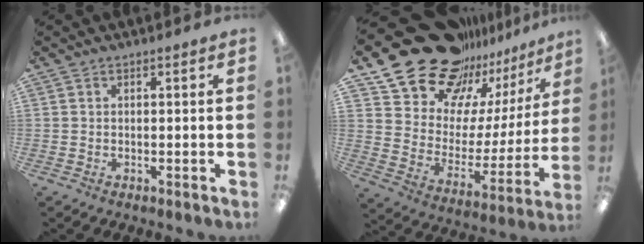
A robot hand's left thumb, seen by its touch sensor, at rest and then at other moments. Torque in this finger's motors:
{"motor_torque": [1.45, 1.47, 1.38, -1.40, 0.20]}